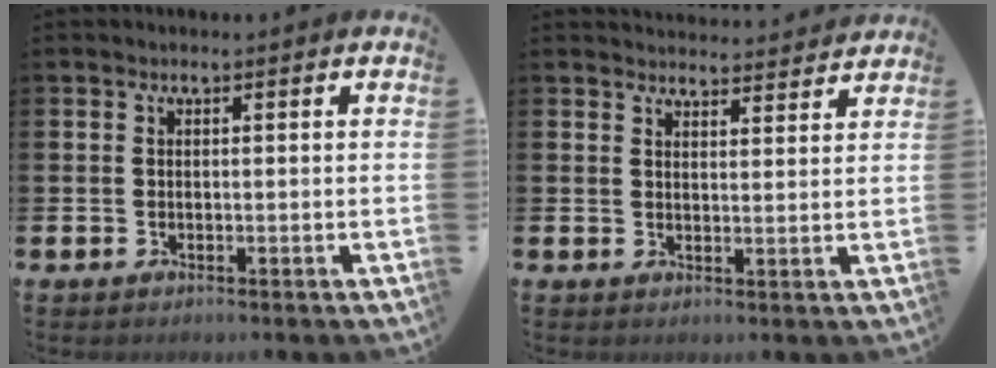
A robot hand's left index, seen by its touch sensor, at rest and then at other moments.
{"total": 3.6, "force": [3.6, 0.4, 0.0], "torque": [0.001, -0.025, 0.064]}